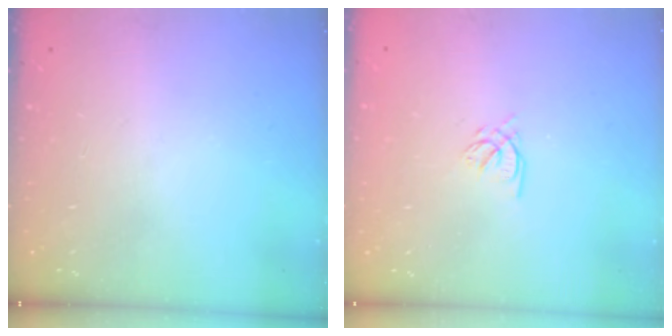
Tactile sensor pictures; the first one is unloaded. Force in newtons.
{"total": 2.4, "press": 2.4, "slide": 0.3}